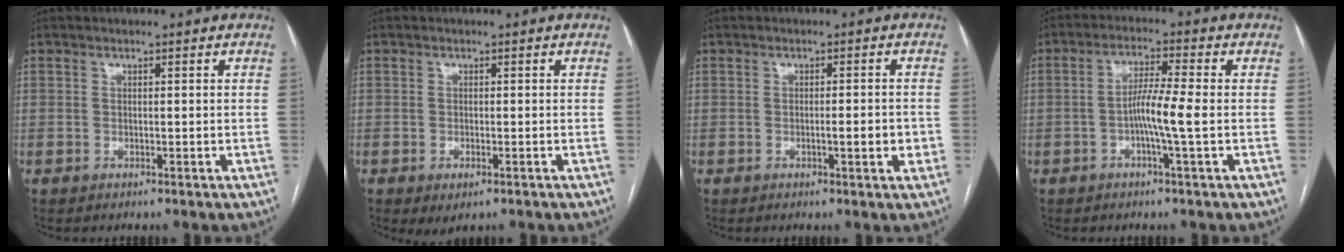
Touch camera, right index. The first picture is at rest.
{"total": 2.5, "force": [-1.3, 1.0, 1.9], "torque": [-0.028, -0.003, -0.011]}
{"total": 3.1, "force": [-0.7, 0.5, 2.9], "torque": [-0.046, 0.000, -0.009]}
{"total": 5.7, "force": [-1.2, -0.5, 5.6], "torque": [-0.105, 0.003, -0.024]}